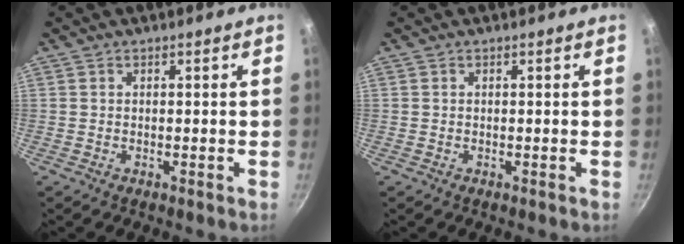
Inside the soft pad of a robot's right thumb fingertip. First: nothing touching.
{"total": 0.0}